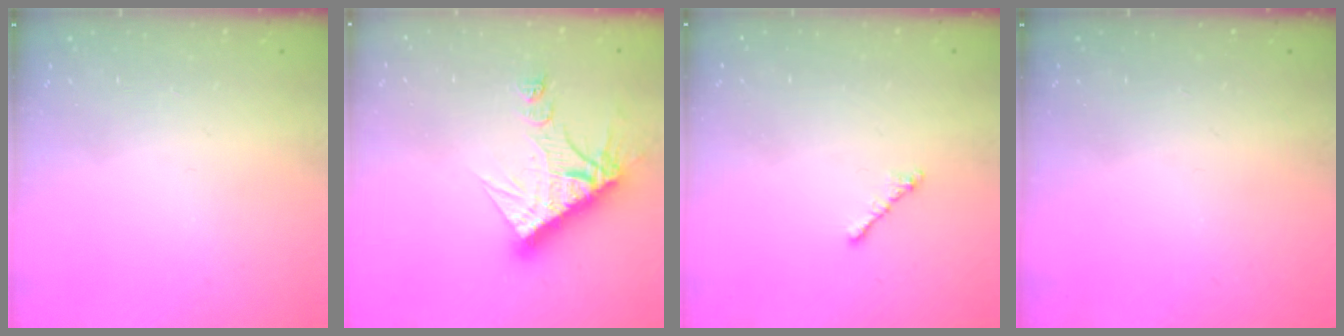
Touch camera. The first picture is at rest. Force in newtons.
{"total": 13.5, "press": 13.5, "slide": 1.1}
{"total": 1.8, "press": 1.7, "slide": 0.6}
{"total": 0.0}